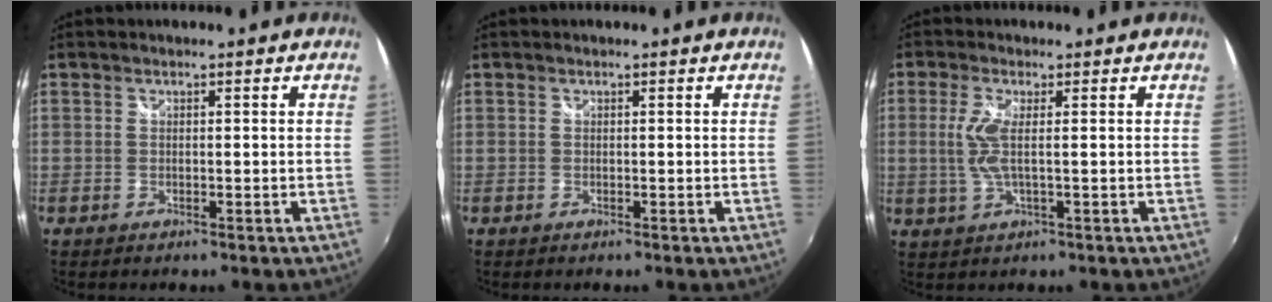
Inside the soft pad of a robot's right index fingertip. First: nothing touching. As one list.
[{"total": 0.0}, {"total": 4.8, "force": [0.3, 0.6, 4.8], "torque": [-0.107, -0.003, 0.006]}]